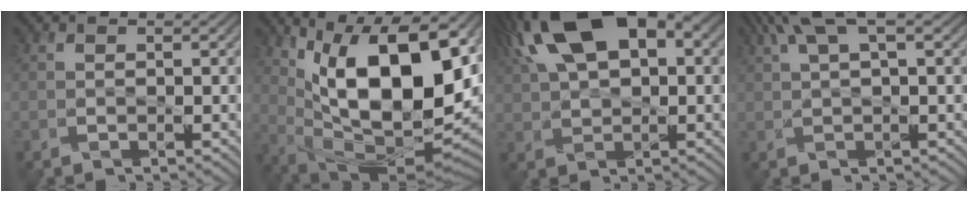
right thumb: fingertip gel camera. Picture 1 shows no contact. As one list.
[{"total": 18.1, "force": [5.3, 8.3, 15.3], "torque": [-0.241, 0.003, 0.101]}, {"total": 17.1, "force": [6.9, 8.8, 13.0], "torque": [-0.257, 0.041, 0.106]}, {"total": 5.6, "force": [2.7, 1.4, 4.7], "torque": [-0.098, 0.019, 0.053]}]